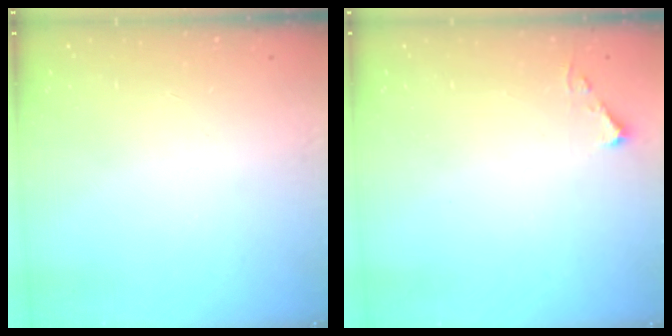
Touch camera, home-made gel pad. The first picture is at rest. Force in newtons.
{"total": 3.5, "press": 3.5, "slide": 0.4}